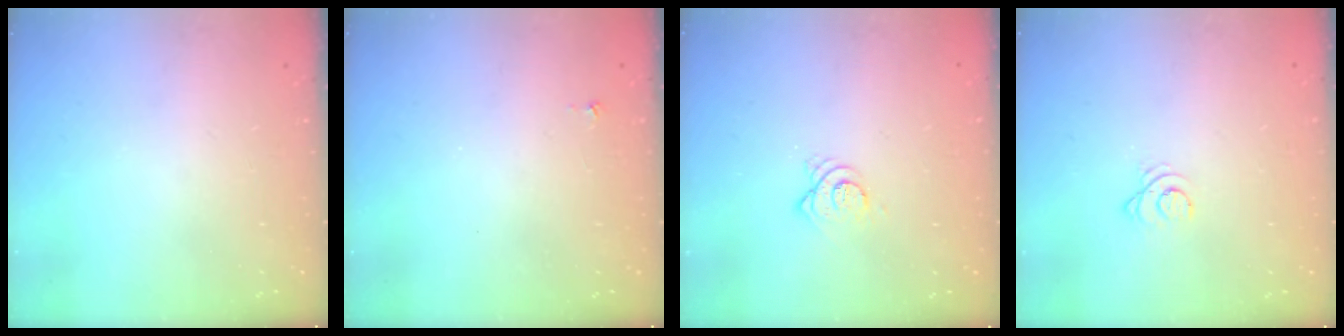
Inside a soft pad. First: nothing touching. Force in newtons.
{"total": 2.9, "press": 2.9, "slide": 0.4}
{"total": 4.2, "press": 4.2, "slide": 0.2}
{"total": 2.5, "press": 2.5, "slide": 0.3}